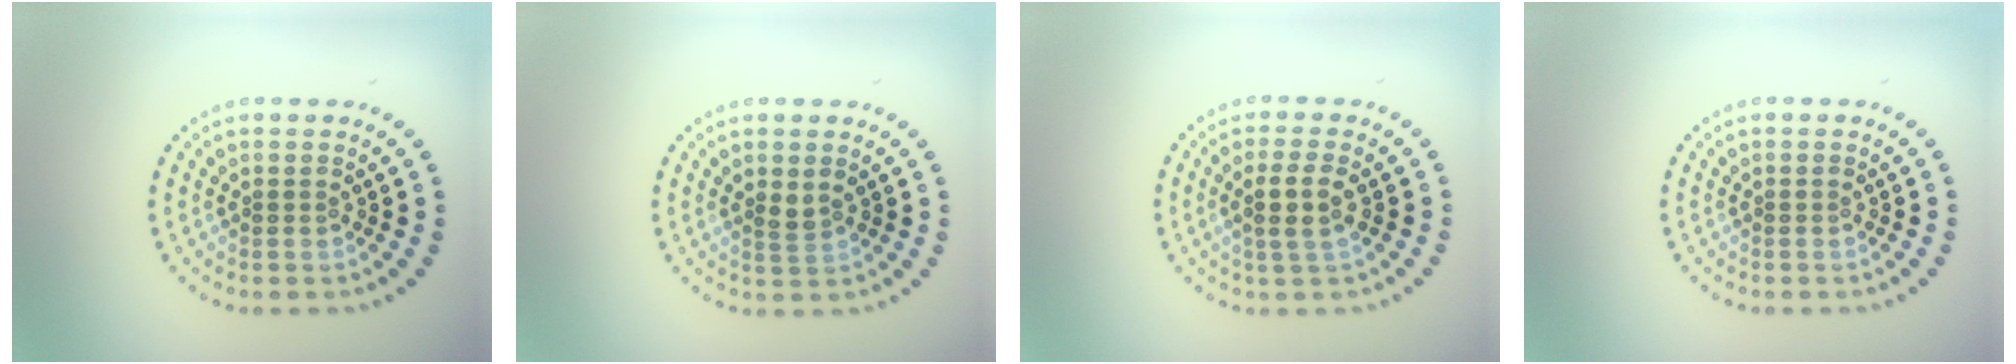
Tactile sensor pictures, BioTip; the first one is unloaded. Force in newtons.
{"total": 0.9, "press": 0.8, "slide": 0.5}
{"total": 2.5, "press": 2.2, "slide": 1.2}
{"total": 0.0}